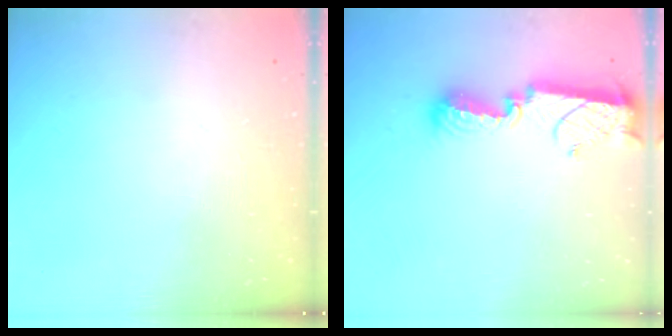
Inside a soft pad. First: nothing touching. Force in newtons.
{"total": 9.8, "press": 9.8, "slide": 0.5}